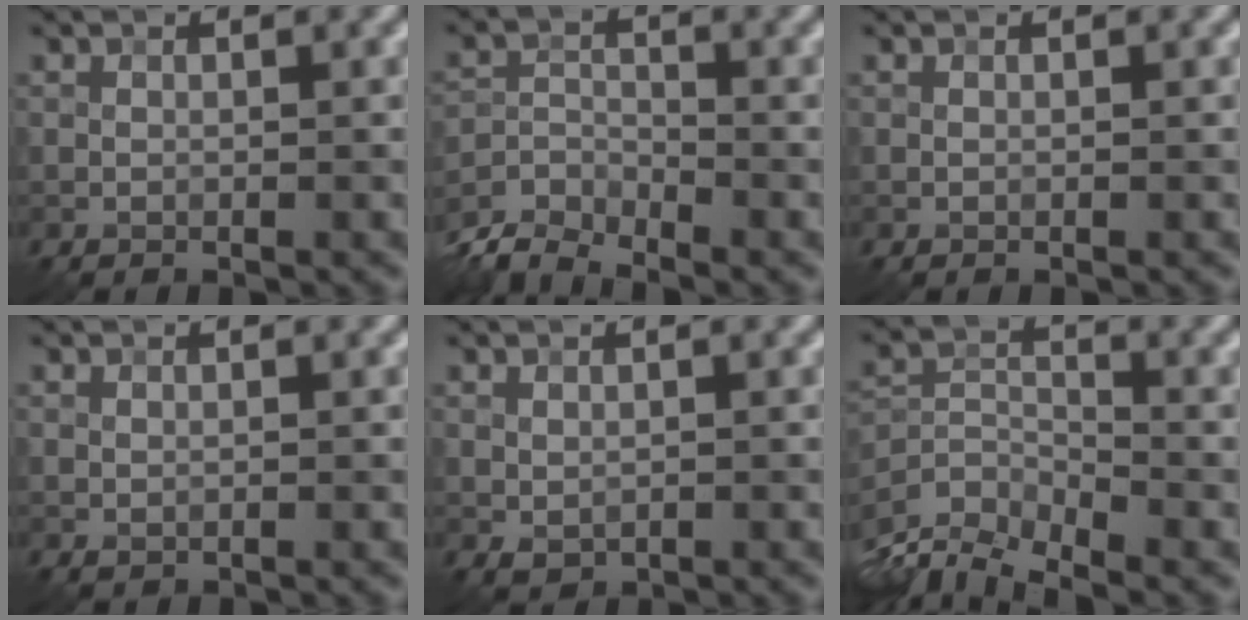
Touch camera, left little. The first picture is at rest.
{"total": 4.4, "force": [-4.0, 1.4, 1.3], "torque": [-0.023, -0.007, -0.092]}
{"total": 0.0}
{"total": 0.0}
{"total": 0.8, "force": [0.1, 0.6, 0.4], "torque": [-0.008, -0.006, 0.007]}
{"total": 6.1, "force": [-5.1, 2.2, 2.6], "torque": [-0.052, -0.017, -0.100]}